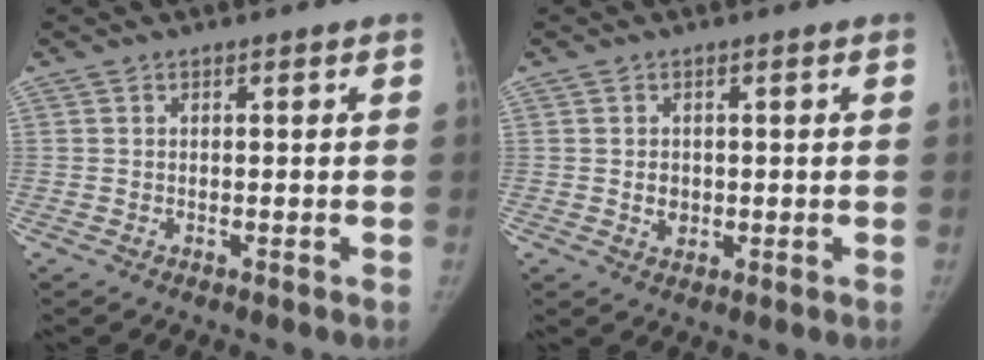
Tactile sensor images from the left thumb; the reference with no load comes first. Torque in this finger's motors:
{"motor_torque": [-0.13, 1.06, 0.41, -0.18, 0.03]}